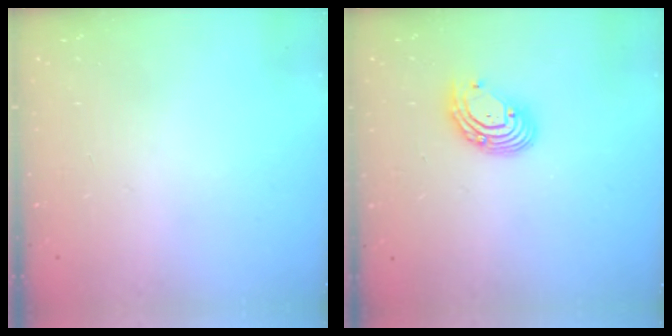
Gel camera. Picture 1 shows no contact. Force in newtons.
{"total": 8.3, "press": 8.2, "slide": 0.7}